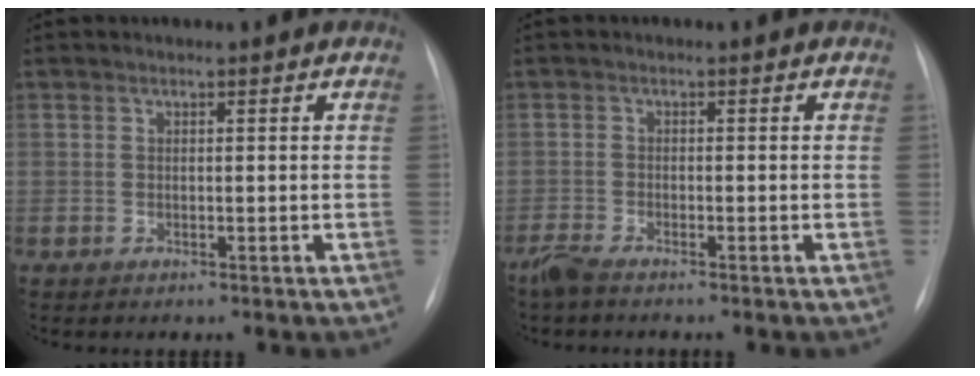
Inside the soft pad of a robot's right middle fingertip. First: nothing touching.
{"total": 2.5, "force": [-2.2, 0.3, 1.2], "torque": [-0.033, -0.007, -0.044]}